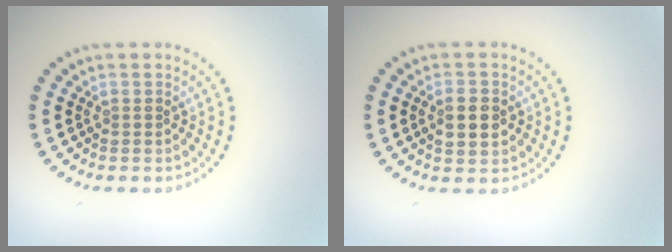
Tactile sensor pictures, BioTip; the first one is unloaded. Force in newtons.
{"total": 2.7, "press": 2.7, "slide": 0.2}